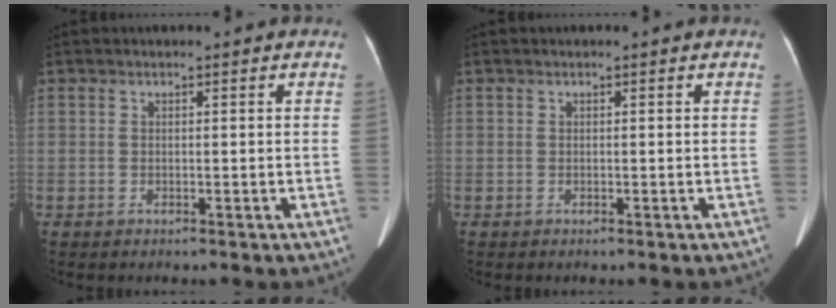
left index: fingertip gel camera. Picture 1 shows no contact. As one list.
[{"total": 0.0}]